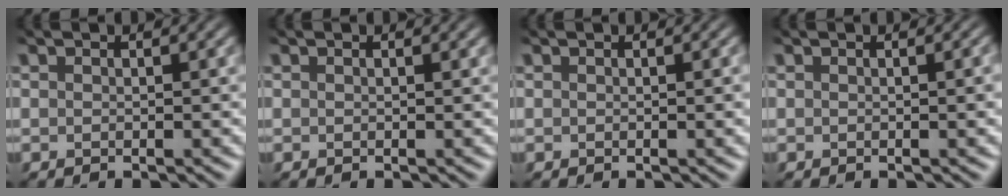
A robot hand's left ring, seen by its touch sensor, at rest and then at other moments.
{"total": 0.5, "force": [0.4, 0.2, 0.3], "torque": [0.000, 0.001, 0.004]}
{"total": 1.3, "force": [0.2, 0.5, 1.1], "torque": [-0.009, 0.001, 0.001]}
{"total": 2.1, "force": [0.3, 0.8, 1.9], "torque": [-0.015, 0.005, 0.001]}